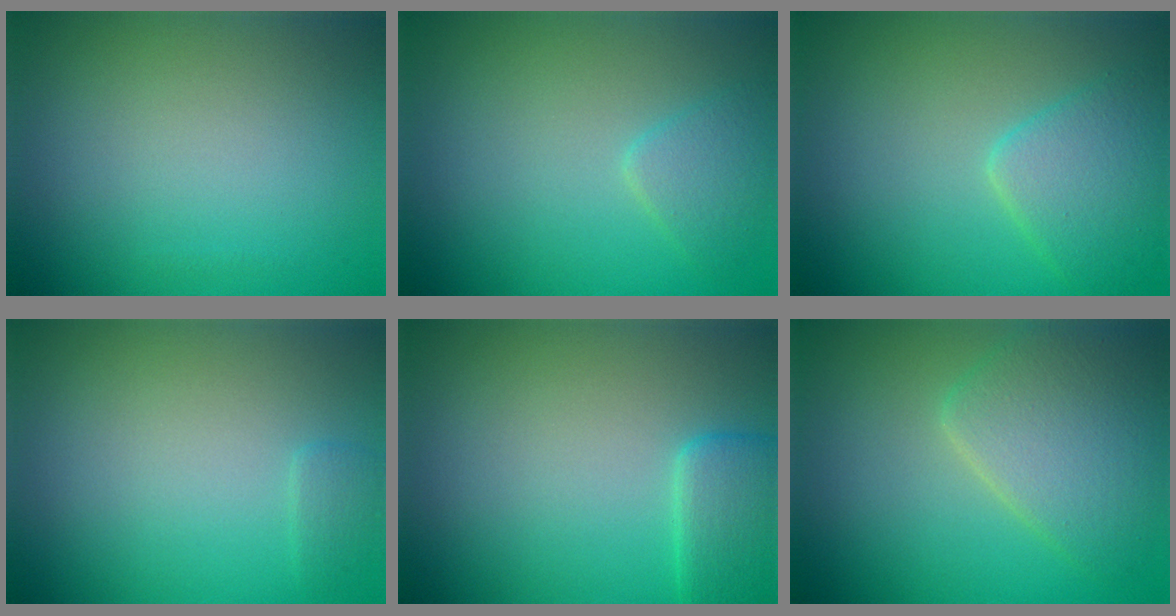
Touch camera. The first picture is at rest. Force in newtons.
{"total": 1.9, "press": 1.9, "slide": 0.2}
{"total": 3.9, "press": 3.9, "slide": 0.2}
{"total": 0.9, "press": 0.9, "slide": 0.1}
{"total": 3.1, "press": 3.1, "slide": 0.2}
{"total": 6.2, "press": 6.2, "slide": 0.1}